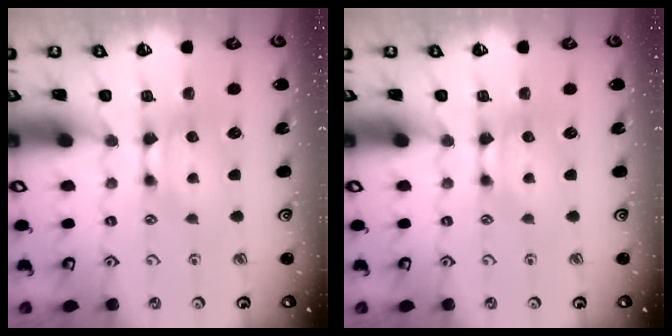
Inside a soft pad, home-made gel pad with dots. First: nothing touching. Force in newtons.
{"total": 0.0}